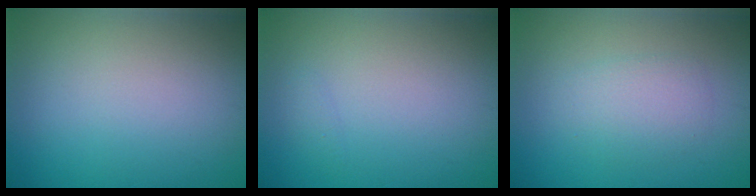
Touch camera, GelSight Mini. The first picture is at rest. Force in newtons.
{"total": 0.5, "press": 0.5, "slide": 0.0}
{"total": 2.4, "press": 2.4, "slide": 0.2}